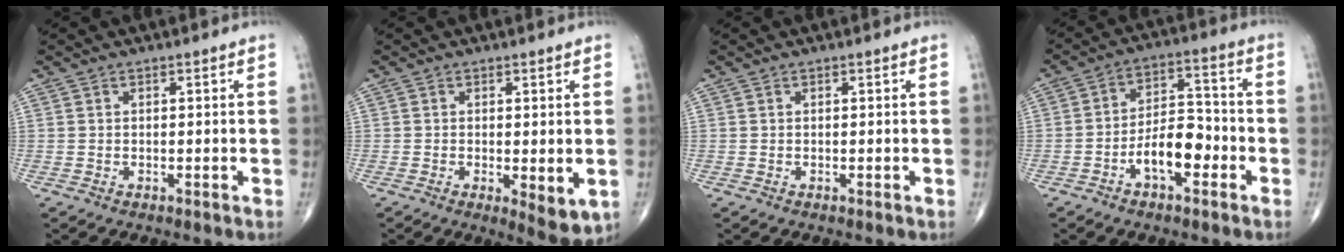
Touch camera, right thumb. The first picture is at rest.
{"total": 5.6, "force": [-1.0, 2.1, 5.1], "torque": [-0.071, -0.018, -0.011]}
{"total": 0.0}
{"total": 9.7, "force": [-3.9, 4.9, 7.4], "torque": [-0.109, 0.039, -0.071]}